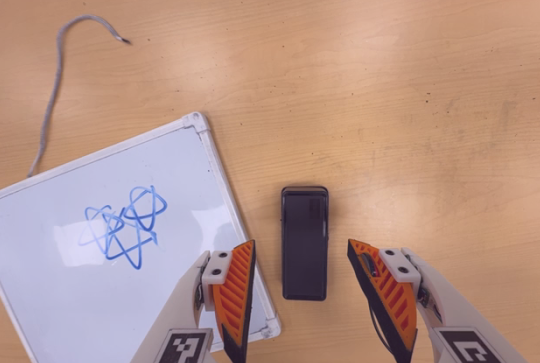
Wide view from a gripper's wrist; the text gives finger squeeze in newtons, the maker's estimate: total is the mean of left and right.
{"total": 0.0}